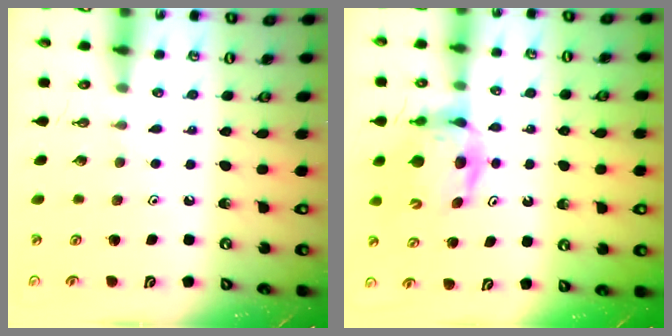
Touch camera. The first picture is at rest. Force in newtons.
{"total": 8.0, "press": 7.9, "slide": 0.8}